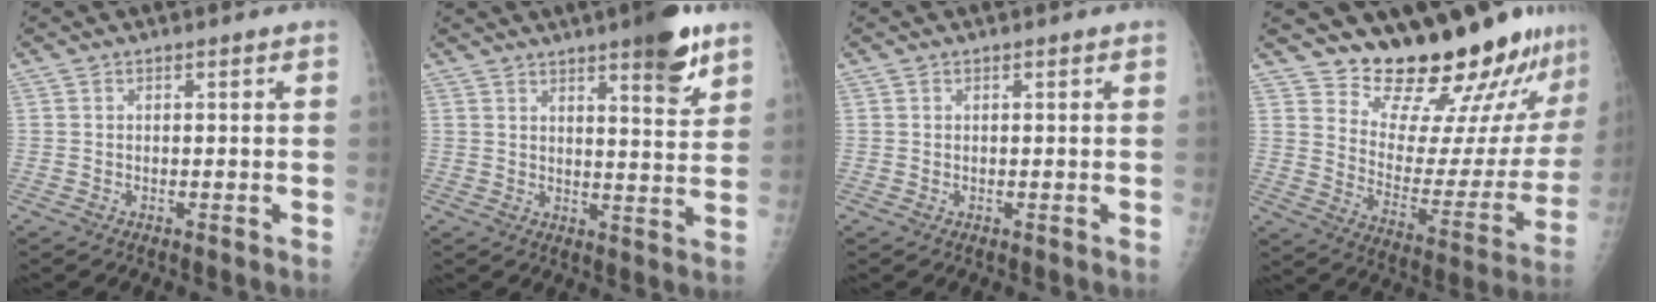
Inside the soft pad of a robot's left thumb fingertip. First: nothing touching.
{"total": 10.1, "force": [6.4, 2.1, 7.5], "torque": [-0.086, -0.037, 0.087]}
{"total": 0.0}
{"total": 21.3, "force": [19.9, 4.3, 6.4], "torque": [-0.051, -0.179, 0.276]}